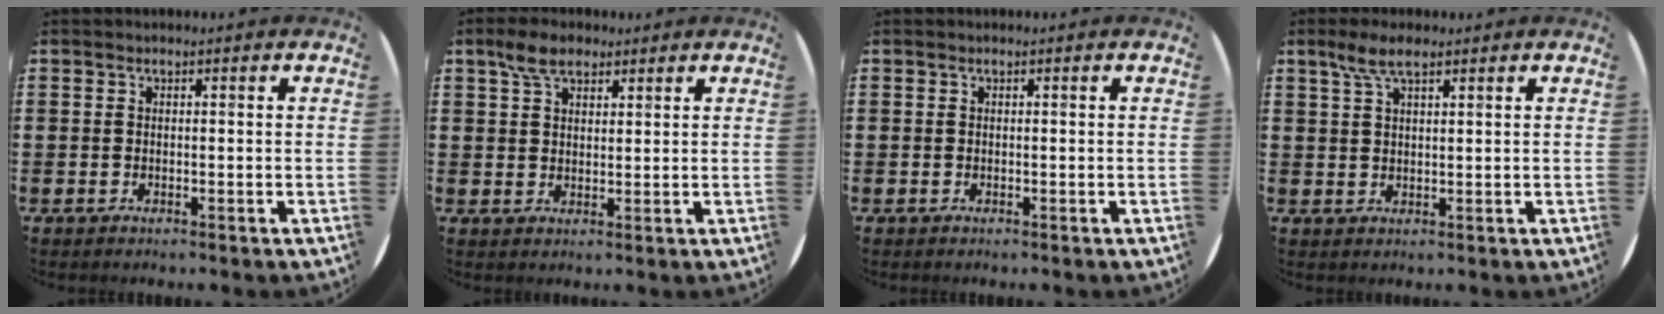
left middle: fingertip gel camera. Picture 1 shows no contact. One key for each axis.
{"total": 4.4, "fx": 3.2, "fy": 2.2, "fz": 2.1, "tx": -0.033, "ty": 0.002, "tz": 0.056}
{"total": 0.0}
{"total": 4.1, "fx": 2.7, "fy": 1.1, "fz": 2.9, "tx": -0.062, "ty": 0.006, "tz": 0.048}